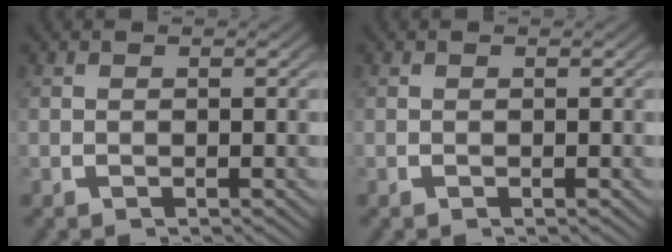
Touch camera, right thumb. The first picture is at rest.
{"total": 0.0}